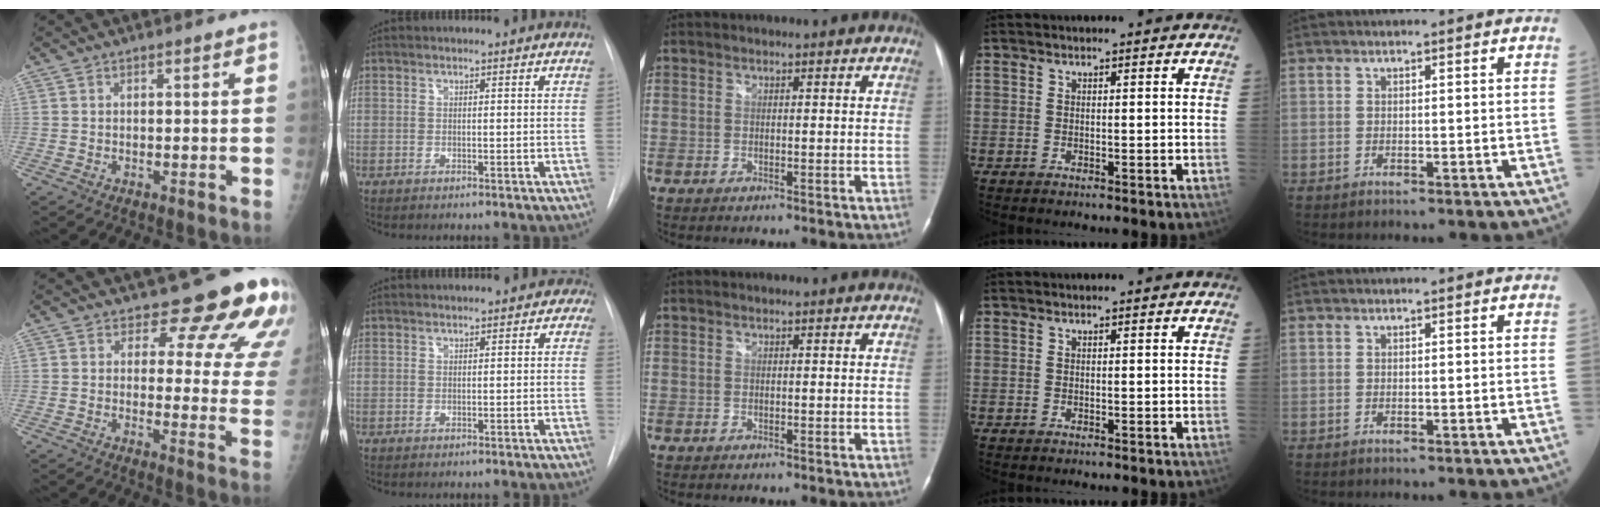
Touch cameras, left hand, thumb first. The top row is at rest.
{"thumb": {"total": 13.3, "force": [10.8, 5.4, 5.6], "torque": [-0.016, -0.078, 0.096]}, "index": {"total": 1.6, "force": [0.2, 1.1, 1.1], "torque": [-0.003, 0.004, -0.004]}}